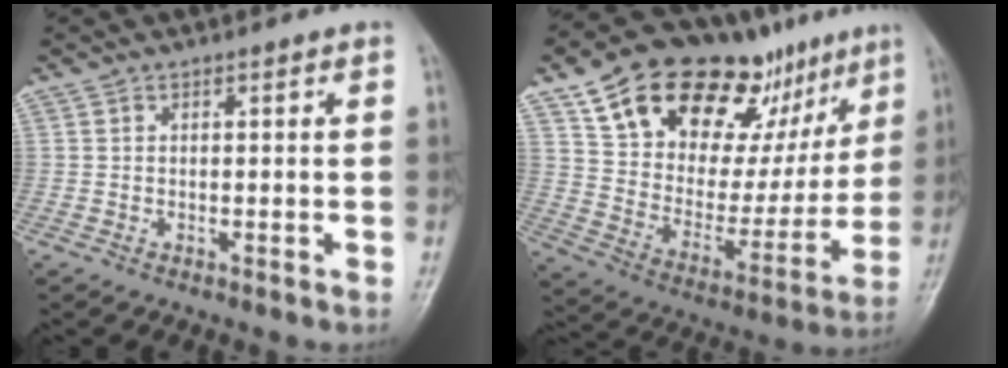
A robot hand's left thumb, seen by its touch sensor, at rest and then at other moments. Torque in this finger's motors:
{"motor_torque": [1.60, 1.67, 1.60, -1.17, 0.25]}